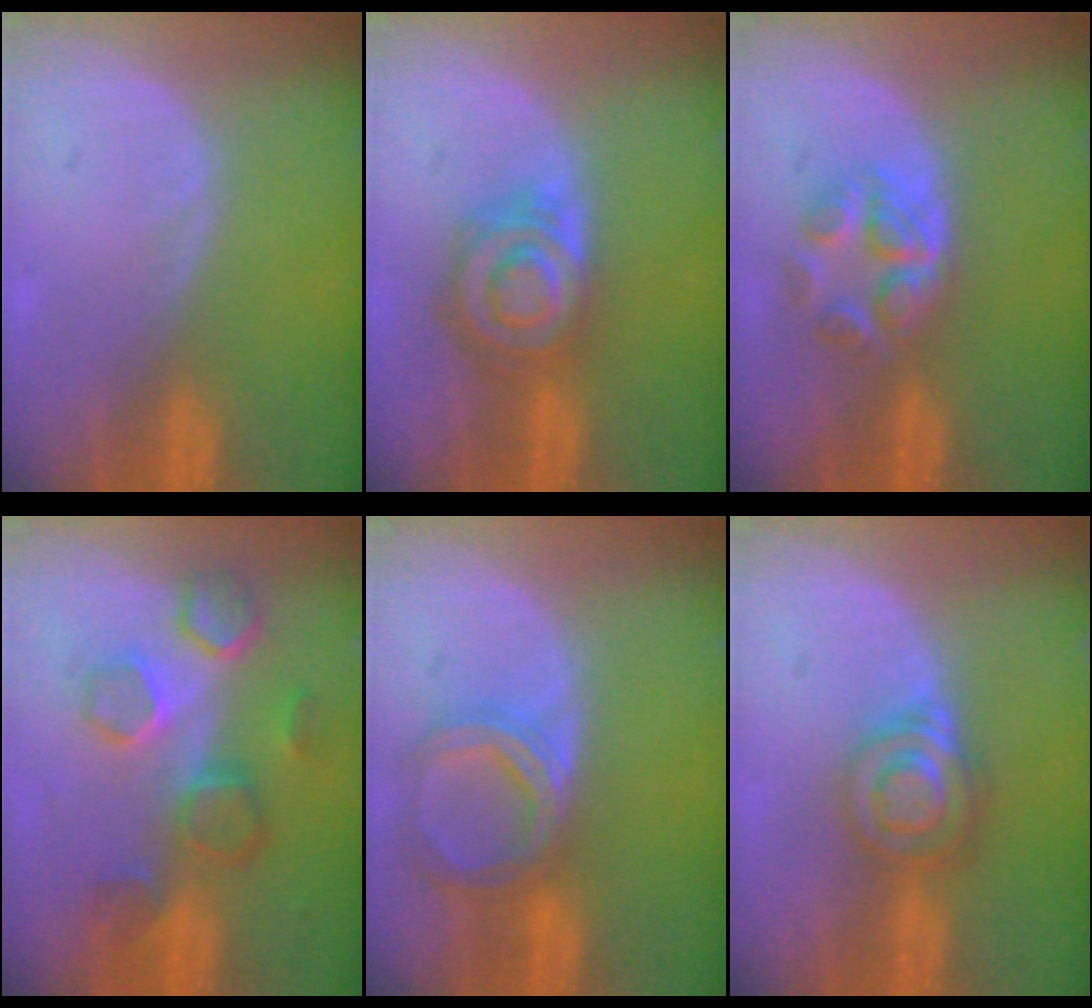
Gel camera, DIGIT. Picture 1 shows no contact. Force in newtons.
{"total": 8.0, "press": 7.0, "slide": 3.9}
{"total": 6.2, "press": 5.2, "slide": 3.3}
{"total": 8.6, "press": 7.7, "slide": 3.7}
{"total": 6.7, "press": 6.1, "slide": 2.7}
{"total": 6.6, "press": 5.6, "slide": 3.4}